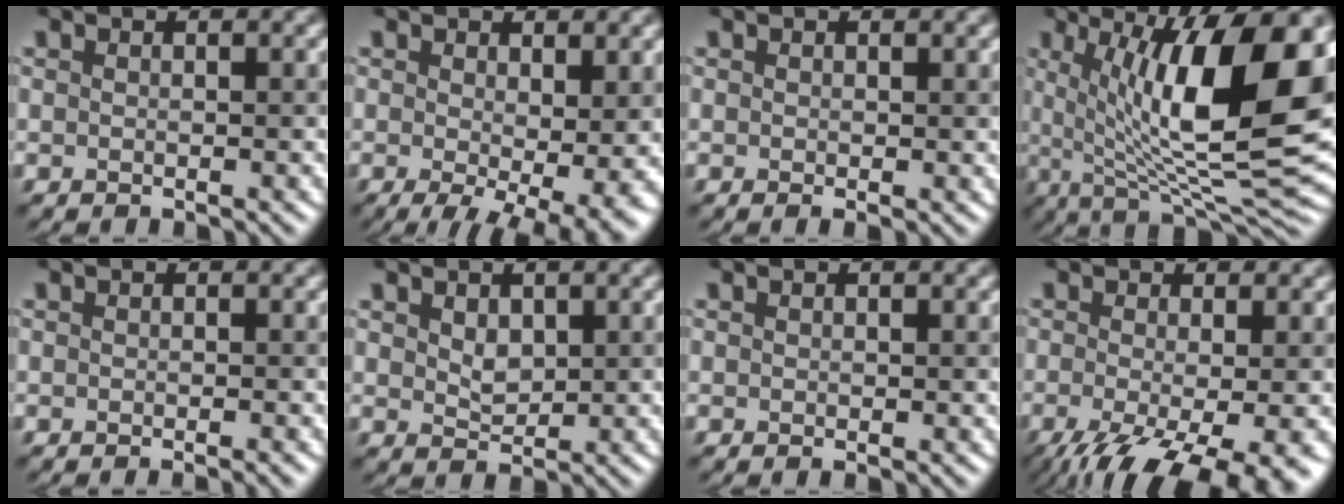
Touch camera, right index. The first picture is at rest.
{"total": 6.0, "force": [-0.9, 1.9, 5.6], "torque": [-0.092, -0.022, 0.000]}
{"total": 0.0}
{"total": 13.9, "force": [2.3, 4.1, 13.1], "torque": [-0.192, -0.010, 0.041]}
{"total": 0.9, "force": [-0.3, 0.6, 0.7], "torque": [0.003, -0.008, -0.014]}
{"total": 1.2, "force": [0.7, 0.9, 0.5], "torque": [-0.015, -0.005, 0.023]}
{"total": 0.0}
{"total": 9.9, "force": [-4.6, 3.2, 8.1], "torque": [-0.135, -0.028, -0.067]}